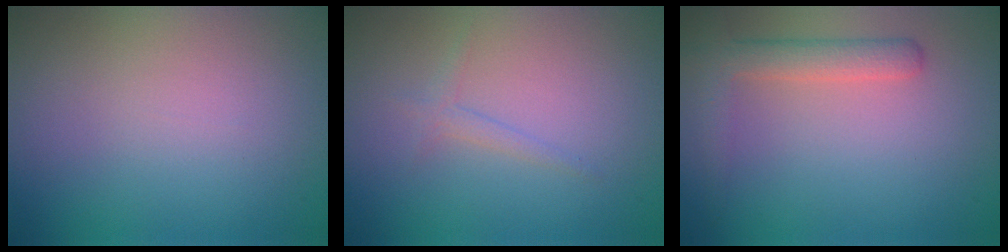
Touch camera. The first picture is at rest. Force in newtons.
{"total": 1.0, "press": 1.0, "slide": 0.1}
{"total": 2.8, "press": 2.8, "slide": 0.2}